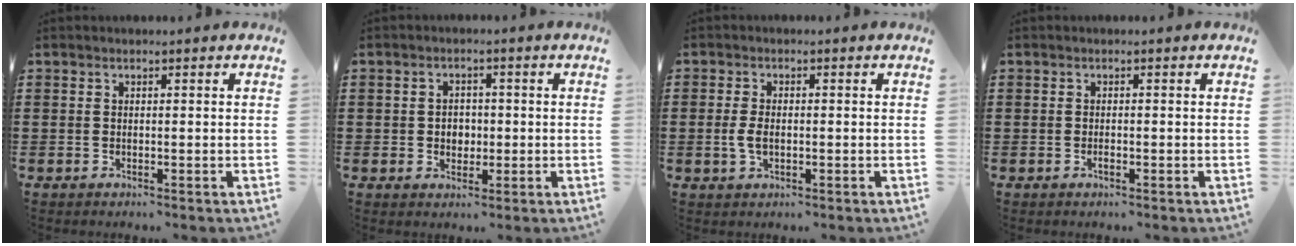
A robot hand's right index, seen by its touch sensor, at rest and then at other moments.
{"total": 2.5, "force": [-0.3, 2.2, 1.2], "torque": [-0.021, 0.005, -0.011]}
{"total": 2.9, "force": [-0.4, 1.6, 2.5], "torque": [-0.062, -0.002, -0.012]}
{"total": 0.8, "force": [-0.4, 0.2, 0.6], "torque": [-0.013, -0.006, -0.006]}